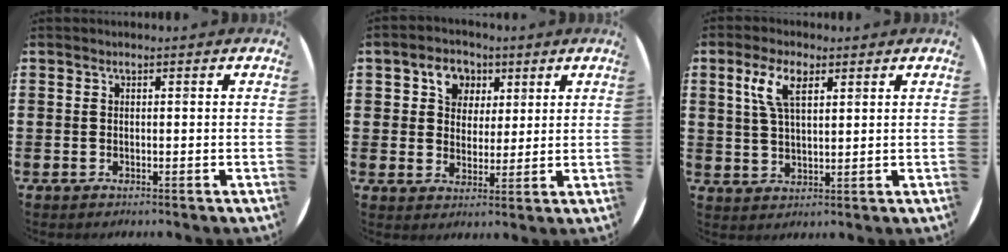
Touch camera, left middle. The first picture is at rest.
{"total": 5.1, "force": [2.7, 4.0, 1.5], "torque": [-0.033, 0.010, 0.045]}
{"total": 5.7, "force": [3.0, 2.2, 4.3], "torque": [-0.095, 0.009, 0.053]}